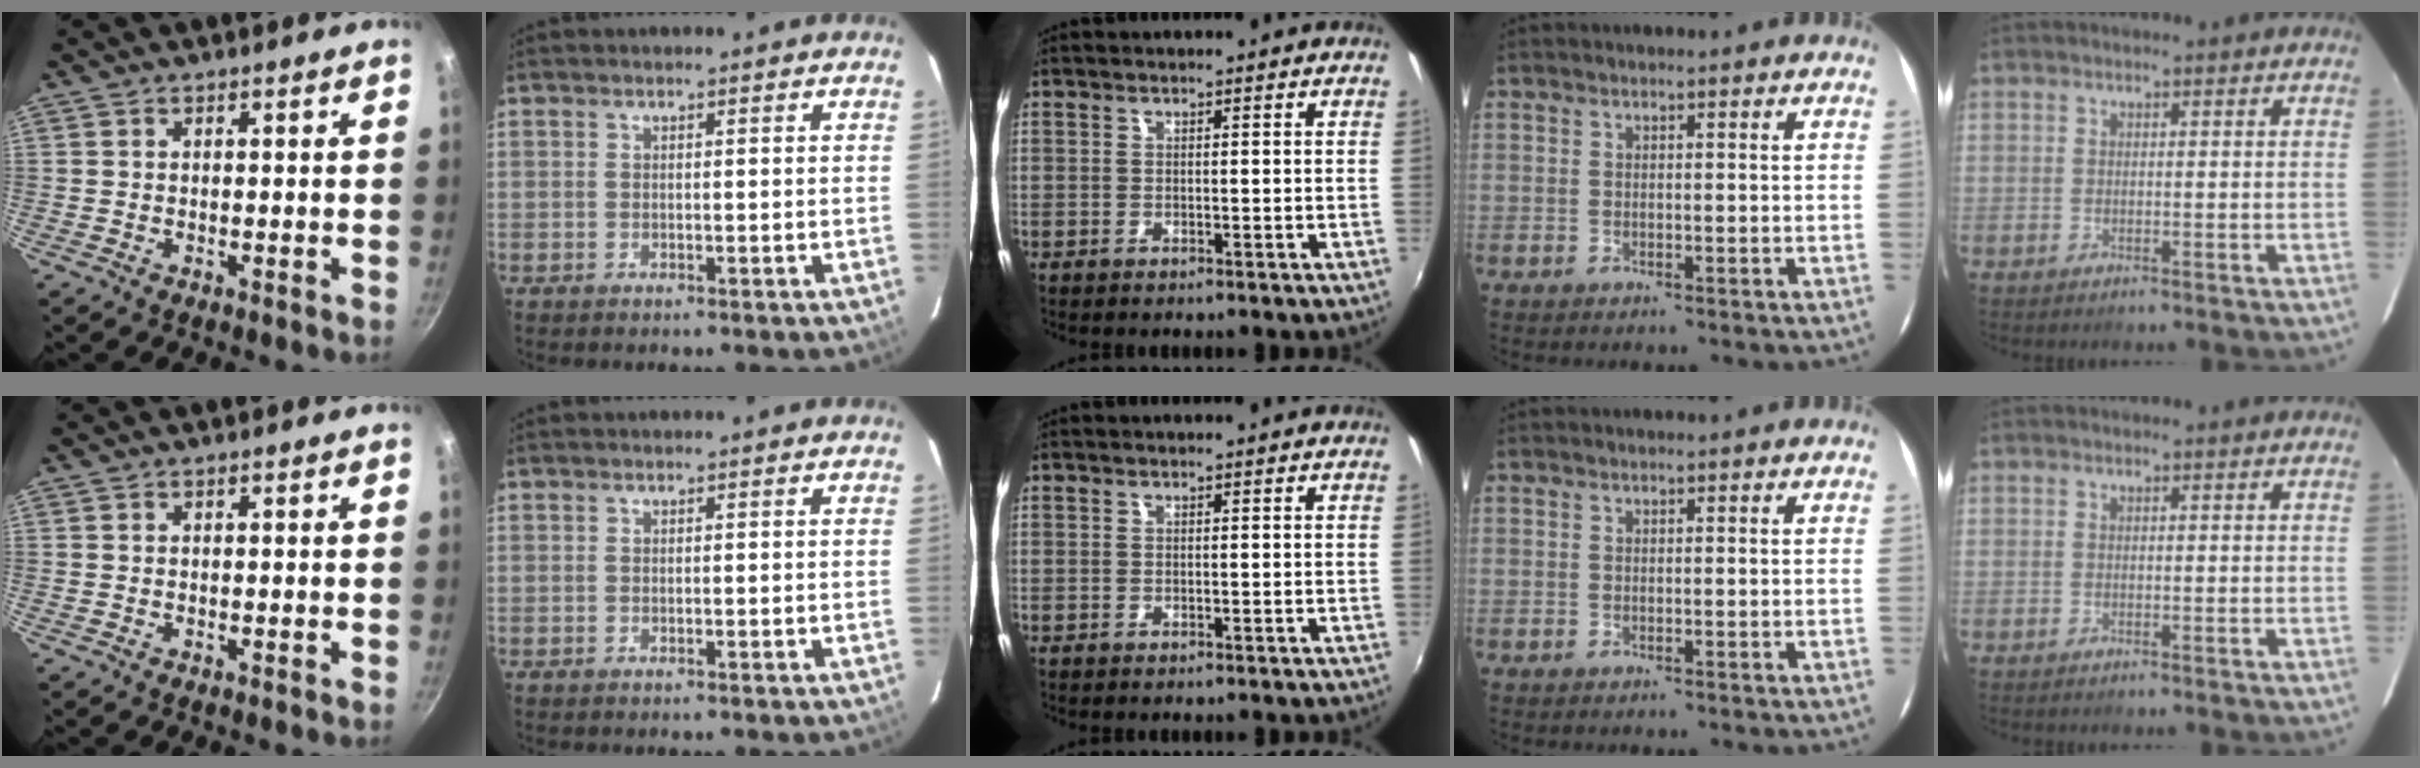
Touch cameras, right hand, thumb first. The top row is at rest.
{}